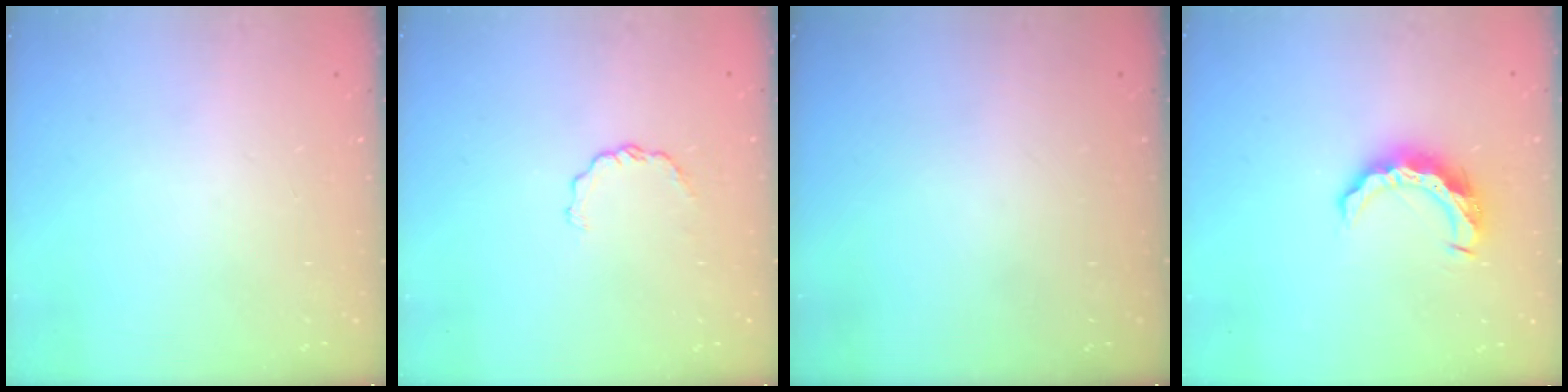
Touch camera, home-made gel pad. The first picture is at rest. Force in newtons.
{"total": 3.1, "press": 3.1, "slide": 0.3}
{"total": 0.0}
{"total": 9.6, "press": 9.6, "slide": 0.6}